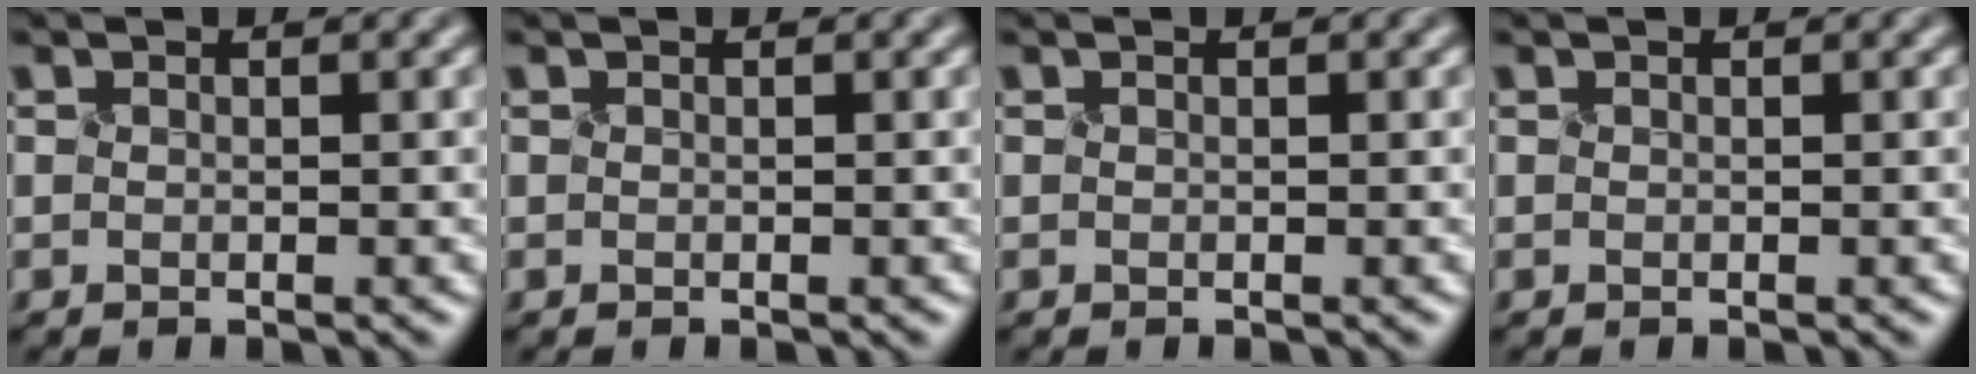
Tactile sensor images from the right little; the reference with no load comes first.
{"total": 0.0}
{"total": 0.0}
{"total": 0.0}